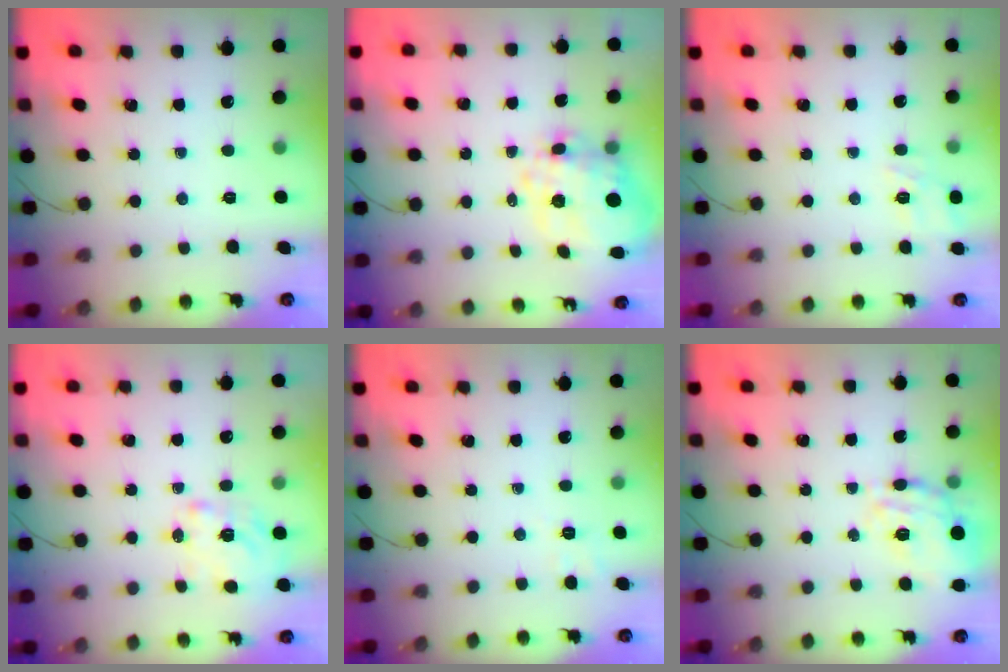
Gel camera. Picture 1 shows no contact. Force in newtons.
{"total": 8.1, "press": 7.3, "slide": 3.3}
{"total": 10.5, "press": 10.4, "slide": 1.3}
{"total": 2.4, "press": 2.4, "slide": 0.3}
{"total": 2.9, "press": 2.2, "slide": 1.9}
{"total": 16.9, "press": 16.8, "slide": 1.6}